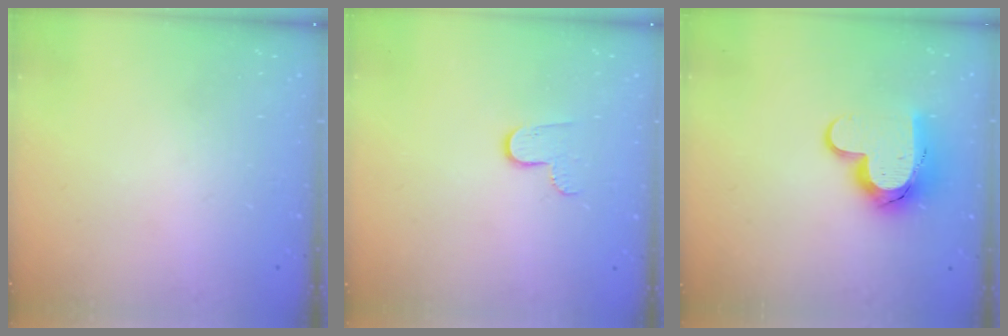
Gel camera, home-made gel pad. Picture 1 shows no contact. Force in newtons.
{"total": 5.7, "press": 5.7, "slide": 0.5}
{"total": 14.0, "press": 13.9, "slide": 1.4}